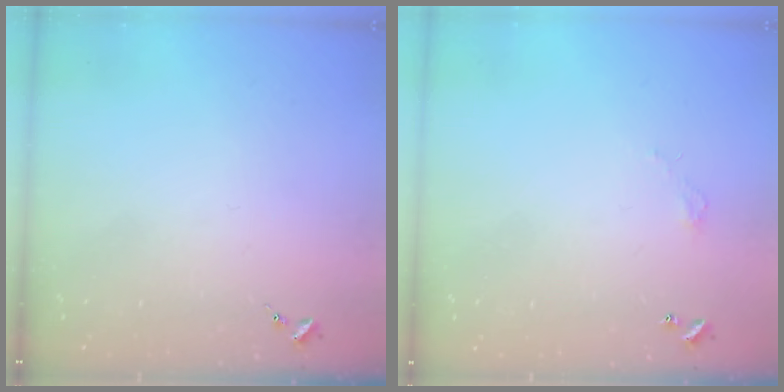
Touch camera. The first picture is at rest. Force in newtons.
{"total": 2.7, "press": 2.7, "slide": 0.2}